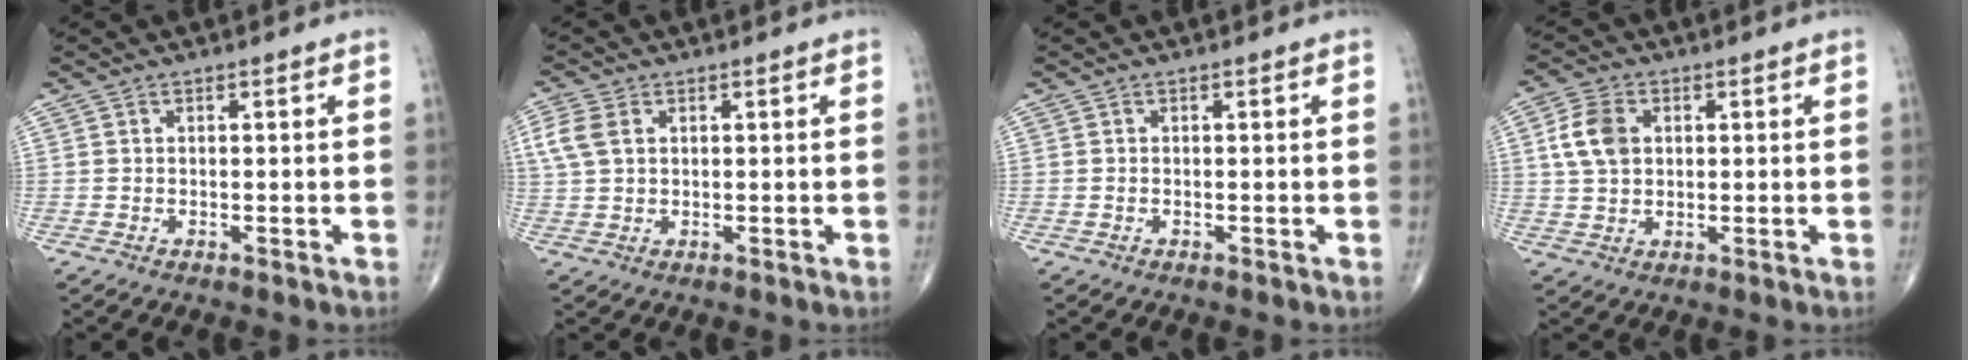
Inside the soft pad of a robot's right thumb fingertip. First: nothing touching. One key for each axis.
{"total": 5.1, "fx": 1.6, "fy": 3.4, "fz": 3.4, "tx": -0.085, "ty": 0.007, "tz": 0.034}
{"total": 0.0}
{"total": 7.3, "fx": 1.6, "fy": 5.1, "fz": 4.9, "tx": -0.089, "ty": 0.002, "tz": 0.030}